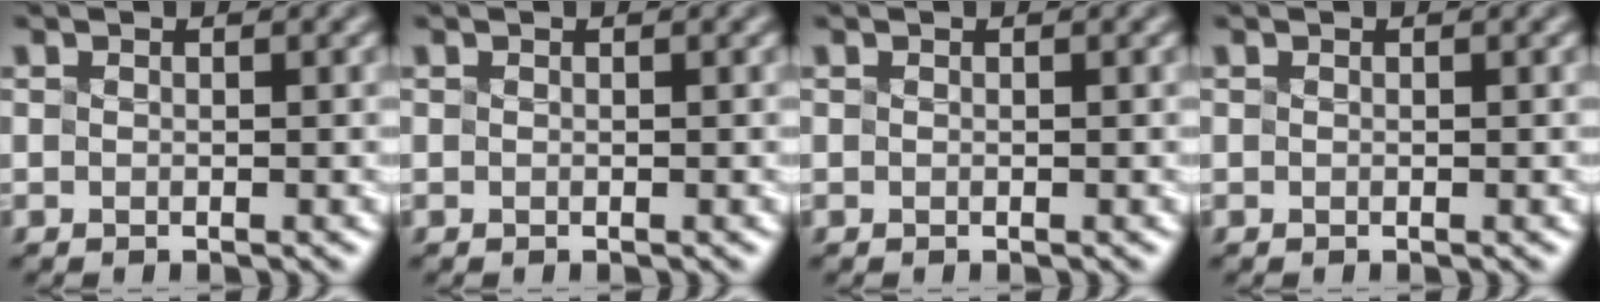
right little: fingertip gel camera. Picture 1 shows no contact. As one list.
[{"total": 0.0}, {"total": 0.0}, {"total": 0.0}]